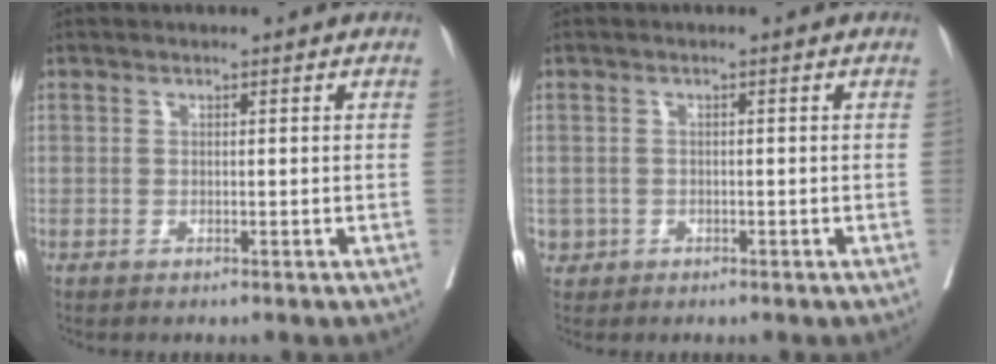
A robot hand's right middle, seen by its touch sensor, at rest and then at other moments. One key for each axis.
{"total": 1.2, "fx": -0.3, "fy": 1.2, "fz": 0.2, "tx": 0.000, "ty": 0.005, "tz": 0.000}